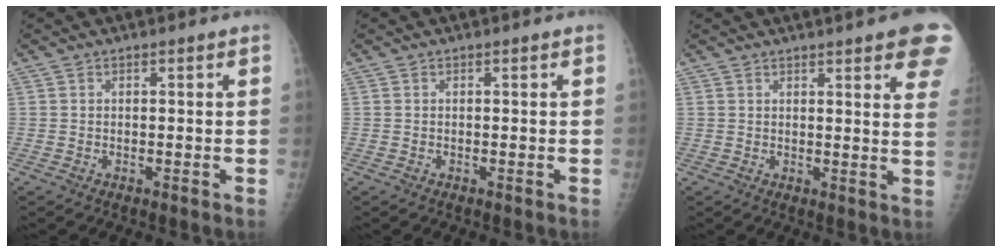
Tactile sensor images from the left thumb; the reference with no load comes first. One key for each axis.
{"total": 0.0}
{"total": 12.6, "fx": 7.8, "fy": 2.4, "fz": 9.6, "tx": -0.095, "ty": -0.025, "tz": 0.077}